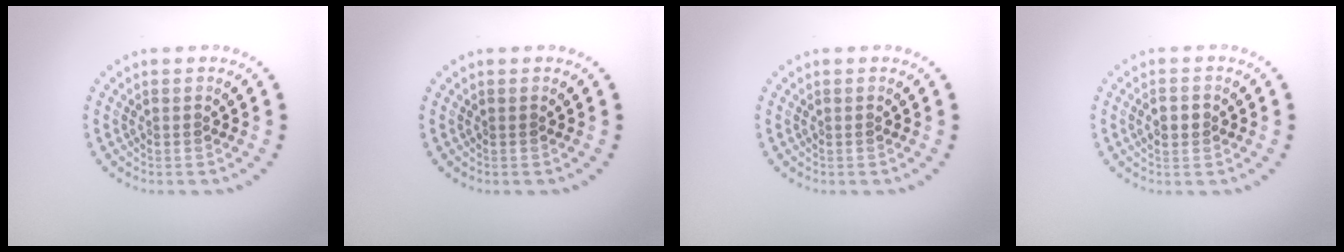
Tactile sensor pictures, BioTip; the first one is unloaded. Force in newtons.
{"total": 0.0}
{"total": 0.0}
{"total": 2.1, "press": 2.1, "slide": 0.1}